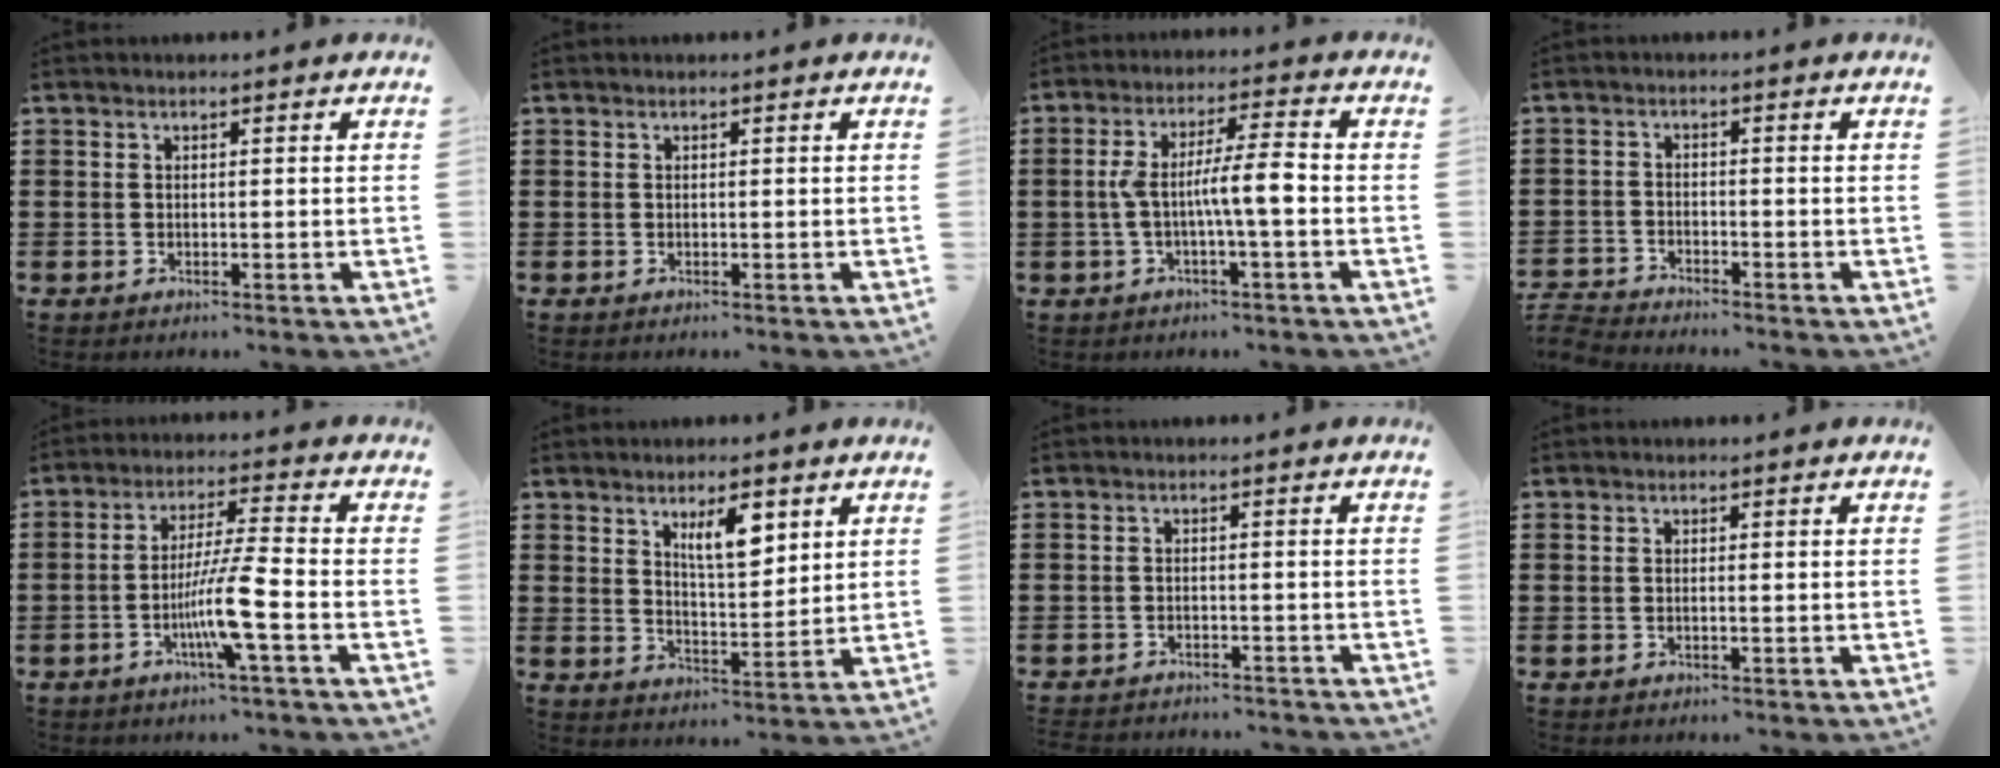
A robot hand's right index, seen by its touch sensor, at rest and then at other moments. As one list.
[{"total": 0.0}, {"total": 7.2, "force": [-1.1, 1.1, 7.1], "torque": [-0.135, 0.003, -0.026]}, {"total": 2.9, "force": [-2.9, 0.1, -0.1], "torque": [-0.010, -0.002, -0.066]}, {"total": 8.2, "force": [-3.3, -0.2, 7.5], "torque": [-0.146, -0.010, -0.064]}, {"total": 6.1, "force": [3.2, 2.2, 4.8], "torque": [-0.086, 0.000, 0.052]}, {"total": 1.8, "force": [-1.8, 0.1, 0.0], "torque": [-0.006, 0.001, -0.039]}, {"total": 0.0}]